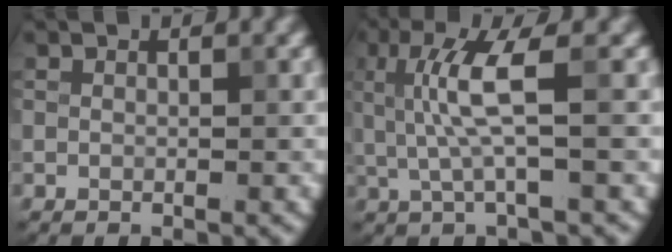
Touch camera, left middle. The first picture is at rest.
{"total": 4.5, "force": [0.6, 0.6, 4.4], "torque": [-0.095, 0.001, 0.016]}